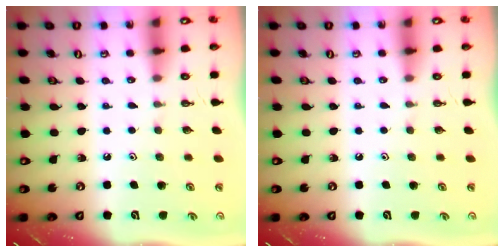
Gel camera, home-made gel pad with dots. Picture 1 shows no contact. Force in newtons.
{"total": 0.0}